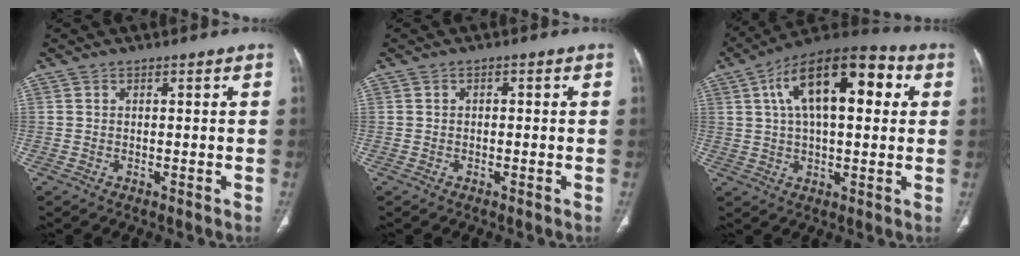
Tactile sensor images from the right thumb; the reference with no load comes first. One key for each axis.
{"total": 0.7, "fx": -0.1, "fy": 0.6, "fz": 0.5, "tx": -0.003, "ty": 0.003, "tz": -0.006}
{"total": 19.4, "fx": 5.4, "fy": 9.0, "fz": 16.3, "tx": -0.242, "ty": 0.023, "tz": 0.075}